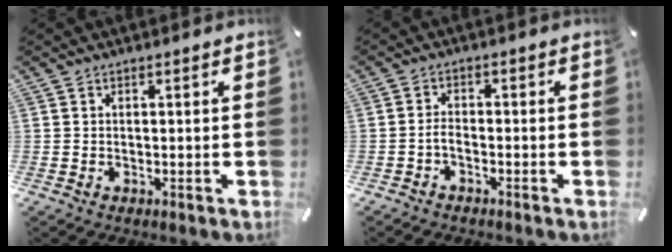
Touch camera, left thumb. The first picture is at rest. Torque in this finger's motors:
{"motor_torque": [-0.52, 0.62, 0.48, 0.48, 0.14]}